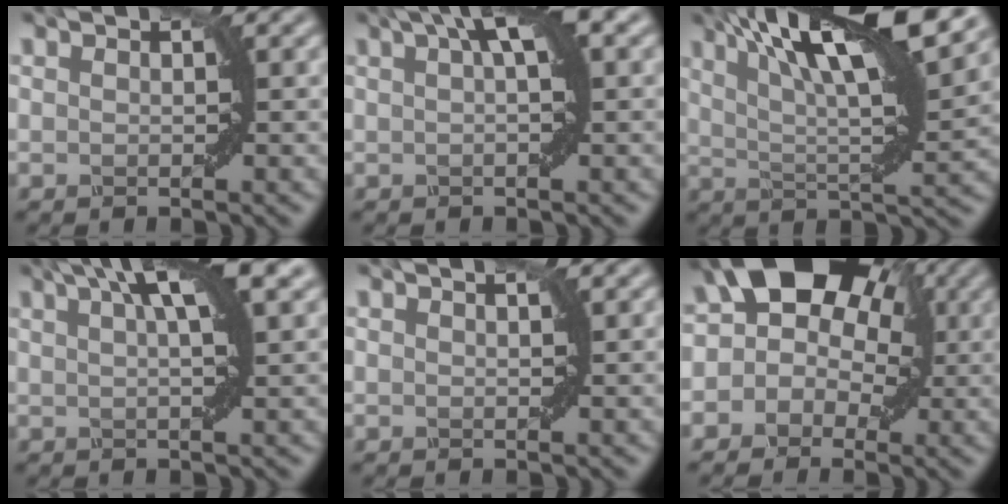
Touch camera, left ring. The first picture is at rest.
{"total": 4.9, "force": [1.8, 1.1, 4.4], "torque": [-0.056, 0.017, 0.026]}
{"total": 13.5, "force": [7.0, 3.3, 11.0], "torque": [-0.161, 0.023, 0.111]}
{"total": 6.8, "force": [3.3, 1.5, 5.8], "torque": [-0.054, 0.029, 0.038]}
{"total": 0.5, "force": [0.3, 0.2, 0.4], "torque": [0.003, -0.002, 0.002]}
{"total": 12.2, "force": [3.6, 9.2, 7.2], "torque": [-0.075, 0.063, 0.022]}